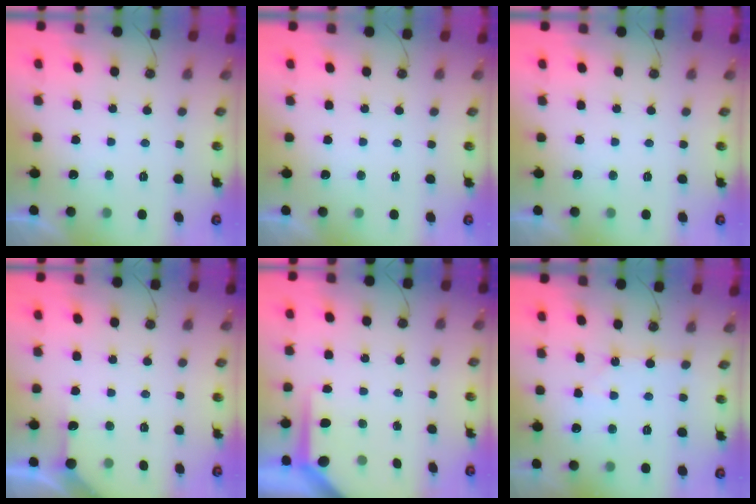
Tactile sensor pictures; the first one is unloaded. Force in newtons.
{"total": 0.0}
{"total": 0.0}
{"total": 3.0, "press": 2.9, "slide": 0.4}
{"total": 5.6, "press": 5.6, "slide": 0.3}
{"total": 1.8, "press": 1.8, "slide": 0.3}